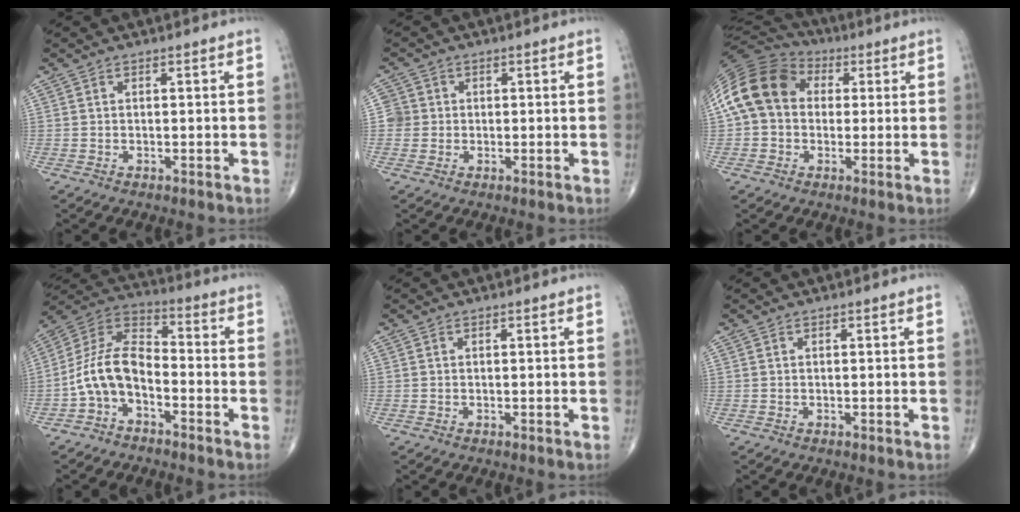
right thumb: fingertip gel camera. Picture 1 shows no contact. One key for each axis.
{"total": 3.1, "fx": 0.0, "fy": 3.1, "fz": 0.1, "tx": 0.023, "ty": 0.008, "tz": -0.002}
{"total": 15.2, "fx": 2.3, "fy": 12.0, "fz": 9.1, "tx": -0.172, "ty": 0.038, "tz": 0.033}
{"total": 10.6, "fx": -3.9, "fy": 6.2, "fz": 7.6, "tx": -0.145, "ty": 0.065, "tz": -0.088}
{"total": 0.0}
{"total": 0.0}